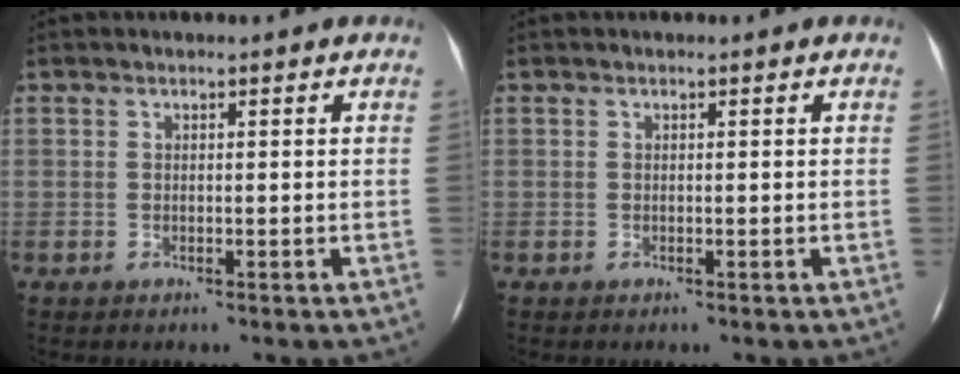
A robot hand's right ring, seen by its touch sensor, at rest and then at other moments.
{"total": 0.0}